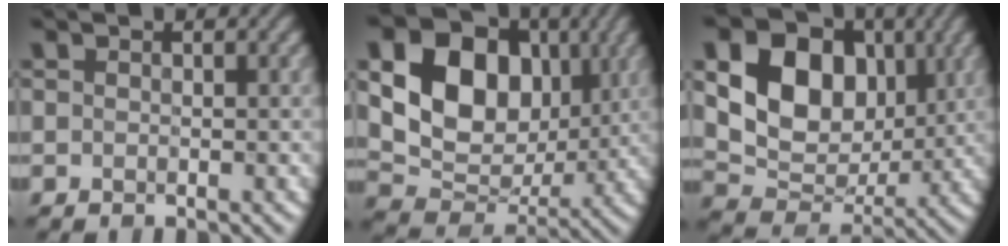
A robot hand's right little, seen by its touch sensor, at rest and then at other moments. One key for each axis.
{"total": 12.6, "fx": 2.5, "fy": 9.2, "fz": 8.1, "tx": -0.139, "ty": 0.015, "tz": 0.033}
{"total": 11.1, "fx": 2.2, "fy": 8.0, "fz": 7.3, "tx": -0.129, "ty": 0.002, "tz": 0.027}